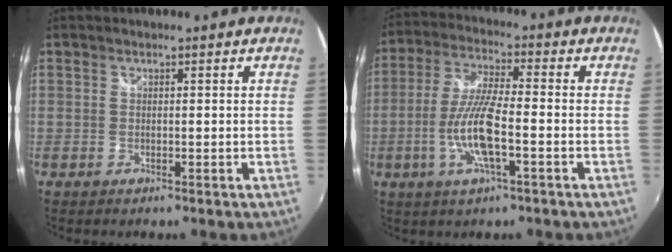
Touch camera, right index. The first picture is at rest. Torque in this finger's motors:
{"motor_torque": [1.69, -0.09, 0.87, 0.10]}